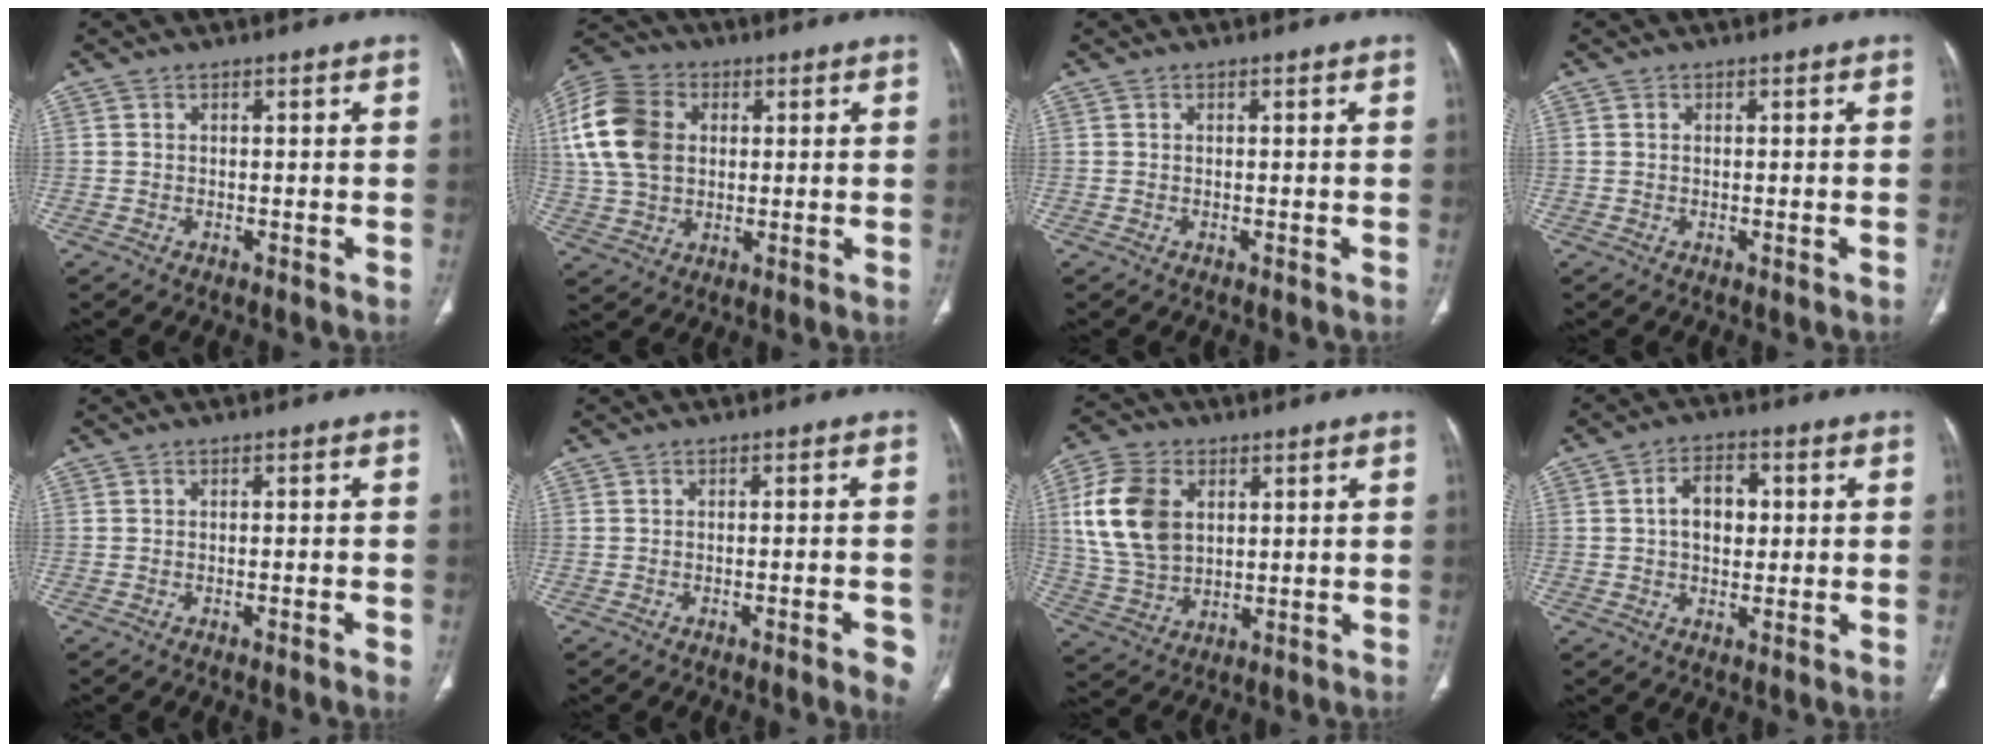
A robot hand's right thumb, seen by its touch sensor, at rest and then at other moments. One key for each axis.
{"total": 15.5, "fx": 2.9, "fy": 11.3, "fz": 10.3, "tx": -0.203, "ty": 0.012, "tz": 0.051}
{"total": 0.0}
{"total": 0.6, "fx": 0.0, "fy": 0.4, "fz": 0.5, "tx": -0.012, "ty": -0.001, "tz": 0.002}
{"total": 1.8, "fx": -0.8, "fy": 0.2, "fz": 1.6, "tx": -0.029, "ty": 0.000, "tz": -0.009}
{"total": 4.5, "fx": -2.2, "fy": 0.8, "fz": 3.8, "tx": -0.047, "ty": 0.005, "tz": -0.024}
{"total": 14.4, "fx": 3.5, "fy": 9.9, "fz": 9.9, "tx": -0.188, "ty": -0.004, "tz": 0.073}
{"total": 7.2, "fx": 0.8, "fy": 4.7, "fz": 5.3, "tx": -0.065, "ty": 0.011, "tz": 0.009}